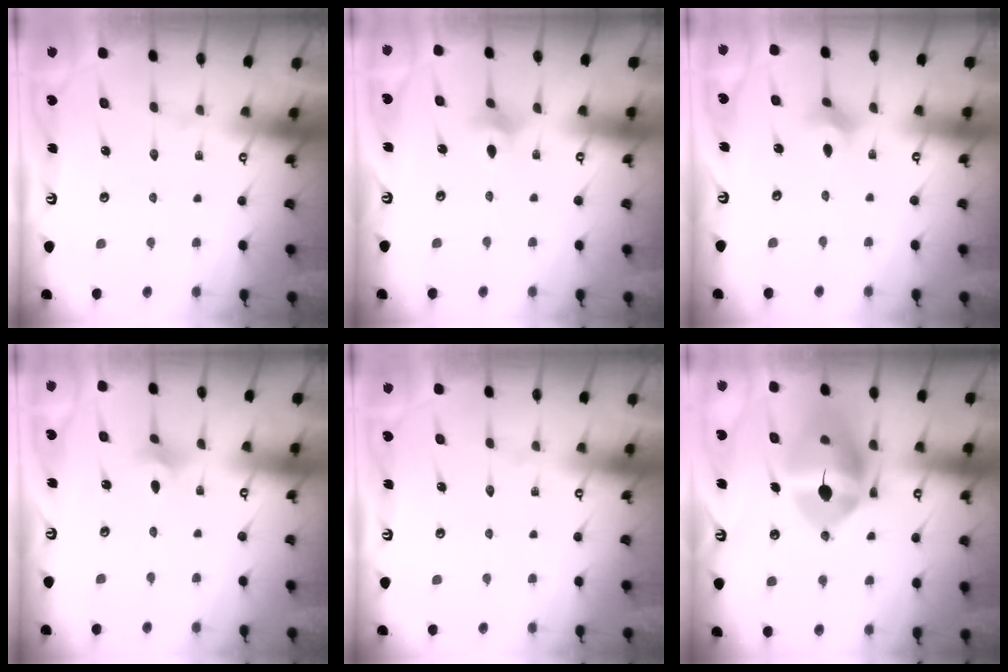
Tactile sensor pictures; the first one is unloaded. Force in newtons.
{"total": 3.7, "press": 3.6, "slide": 0.9}
{"total": 2.7, "press": 2.6, "slide": 0.7}
{"total": 1.8, "press": 1.7, "slide": 0.5}
{"total": 0.0}
{"total": 16.4, "press": 16.2, "slide": 2.3}